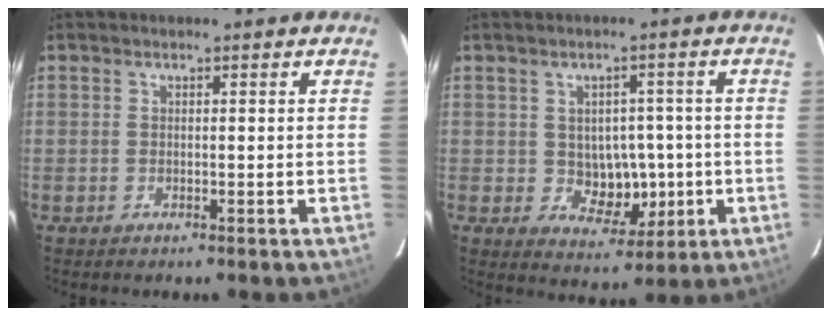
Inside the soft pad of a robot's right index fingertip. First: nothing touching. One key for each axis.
{"total": 6.9, "fx": -0.5, "fy": 4.8, "fz": 4.9, "tx": -0.062, "ty": 0.007, "tz": 0.004}